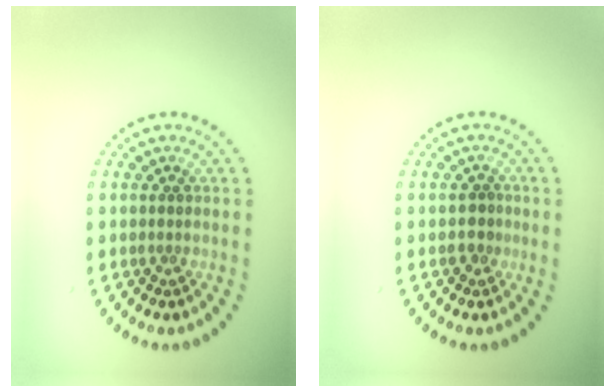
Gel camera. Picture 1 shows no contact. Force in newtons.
{"total": 1.1, "press": 1.0, "slide": 0.5}